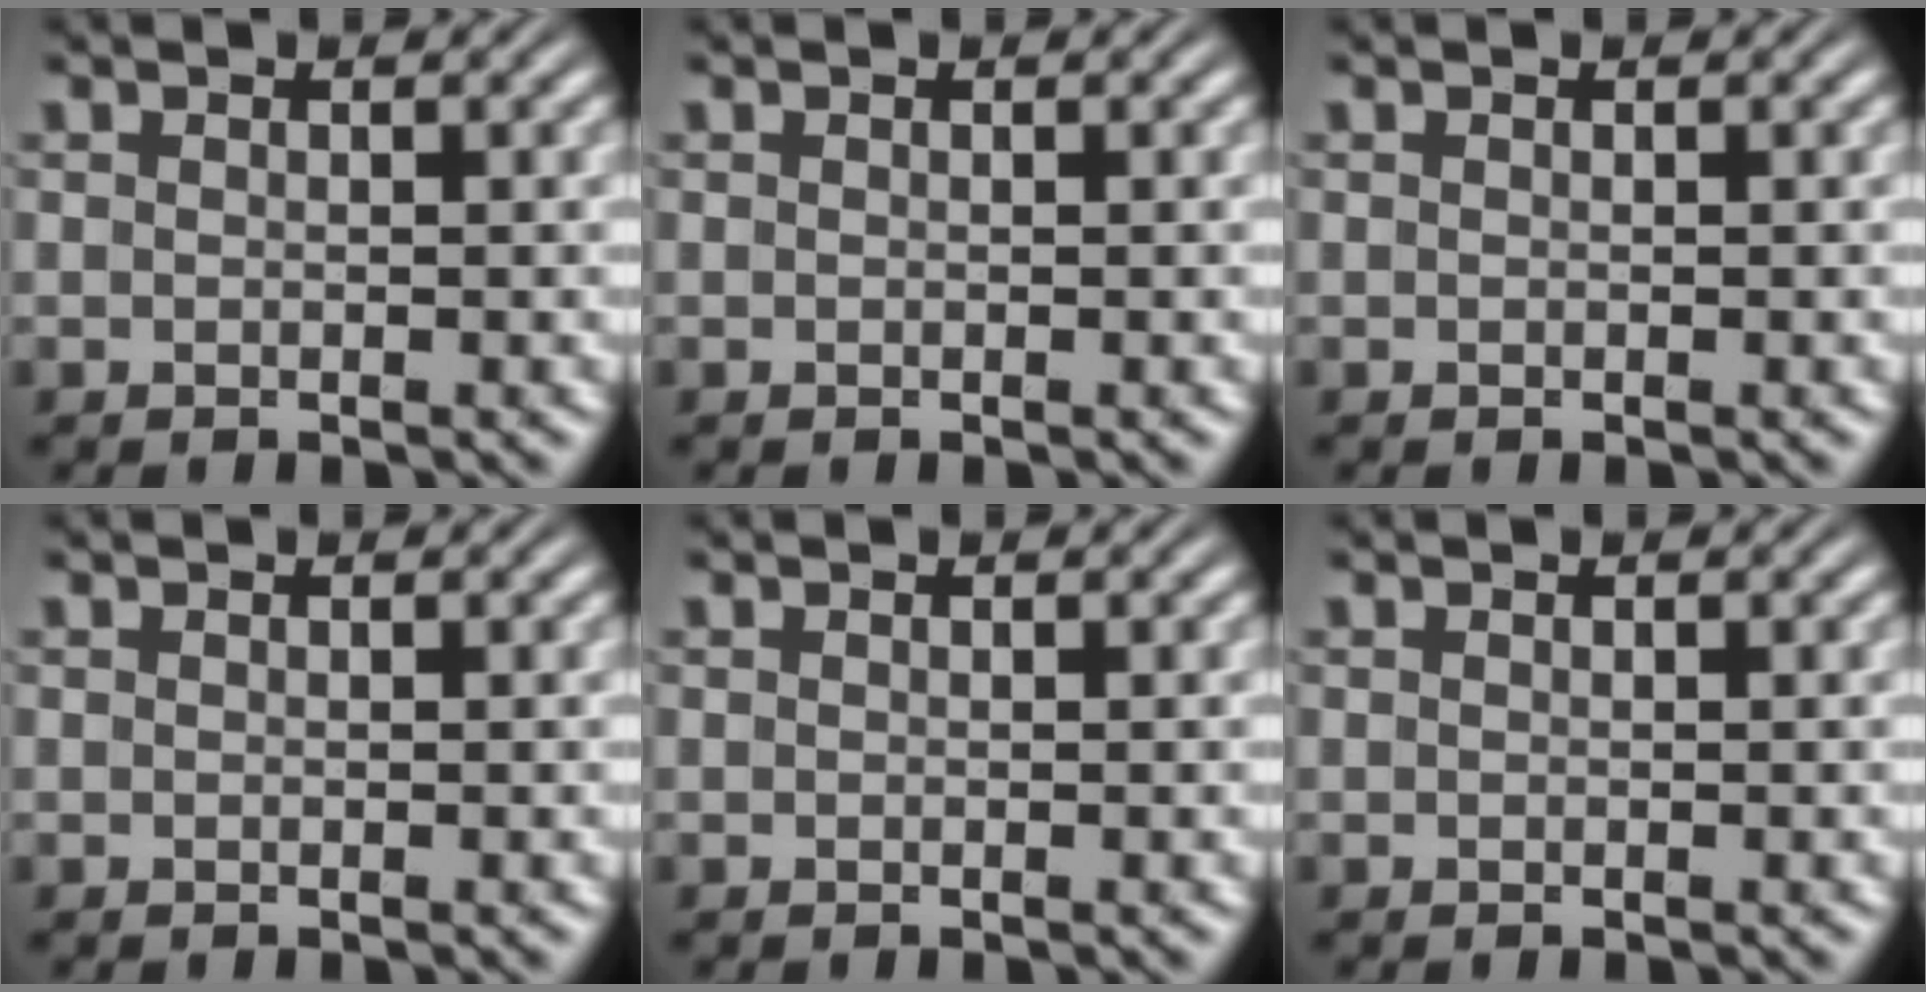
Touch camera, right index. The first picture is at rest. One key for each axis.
{"total": 0.0}
{"total": 0.0}
{"total": 0.0}
{"total": 0.0}
{"total": 0.0}